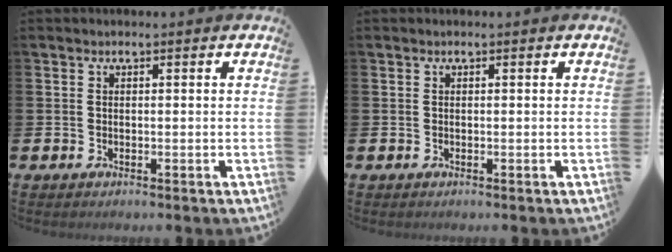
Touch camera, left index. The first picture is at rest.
{"total": 0.0}